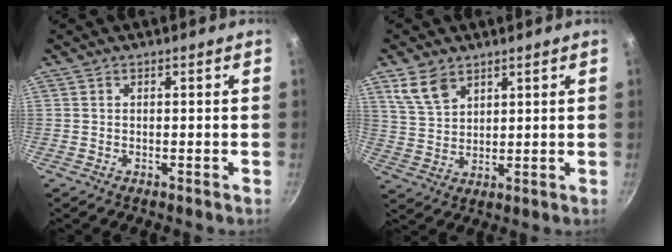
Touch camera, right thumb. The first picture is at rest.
{"total": 6.8, "force": [4.2, 4.0, 3.5], "torque": [-0.053, -0.016, 0.090]}